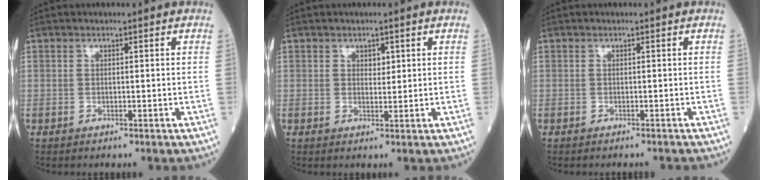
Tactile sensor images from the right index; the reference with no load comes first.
{"total": 1.4, "force": [0.7, 0.9, 0.9], "torque": [-0.008, -0.003, 0.010]}
{"total": 2.4, "force": [-2.3, 0.4, 0.5], "torque": [-0.006, -0.006, -0.029]}